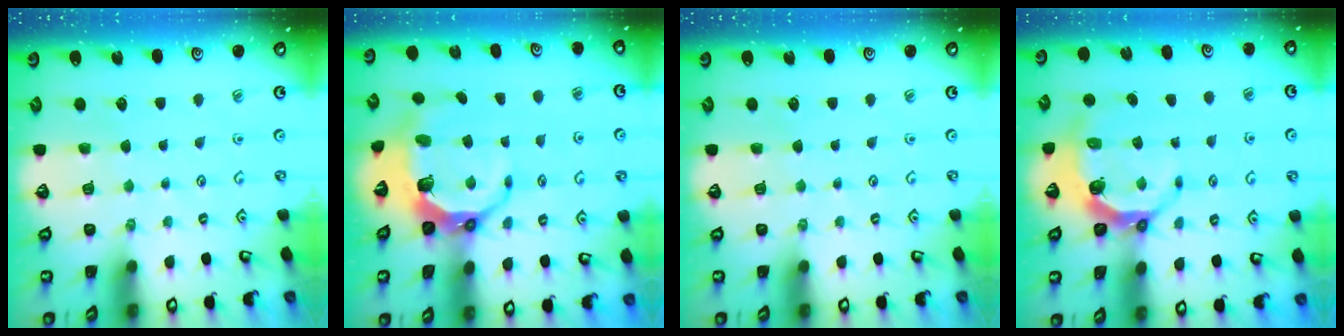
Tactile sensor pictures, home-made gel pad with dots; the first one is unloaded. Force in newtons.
{"total": 9.5, "press": 8.1, "slide": 5.0}
{"total": 0.0}
{"total": 4.9, "press": 3.8, "slide": 3.1}